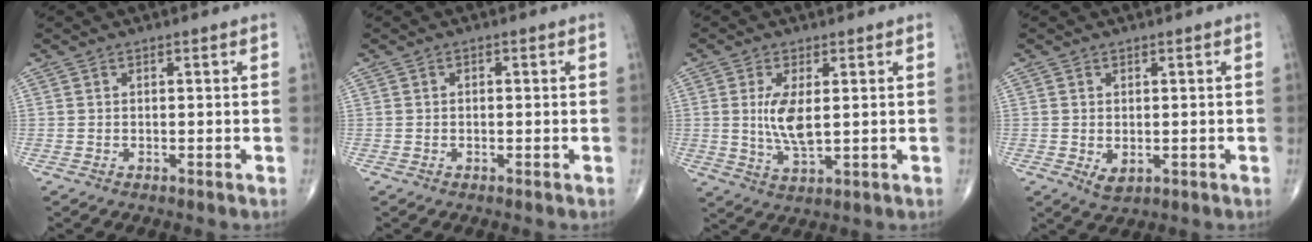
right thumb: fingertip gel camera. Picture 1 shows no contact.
{"total": 0.5, "force": [0.0, 0.3, 0.4], "torque": [-0.008, 0.000, 0.000]}
{"total": 7.0, "force": [0.9, 2.7, 6.4], "torque": [-0.130, -0.016, 0.022]}
{"total": 2.7, "force": [-0.4, 1.8, 2.0], "torque": [-0.028, -0.006, 0.002]}